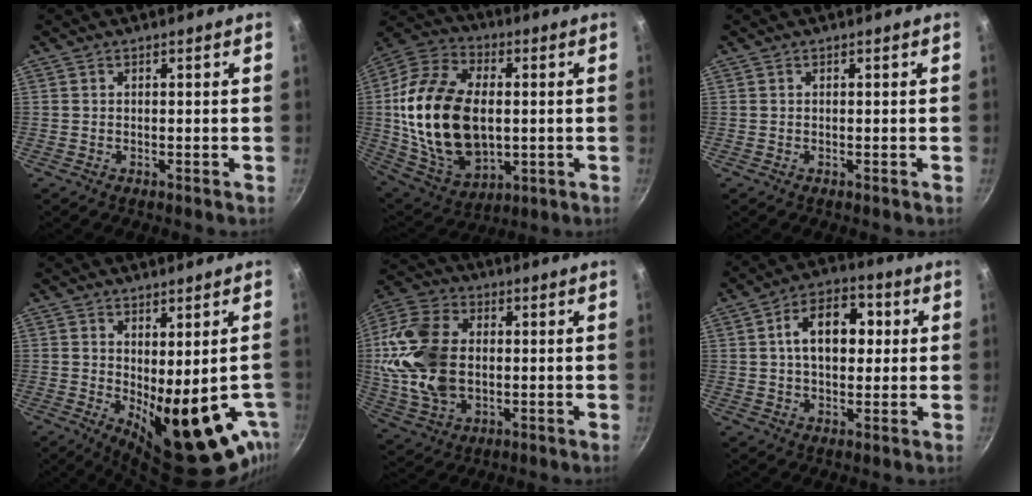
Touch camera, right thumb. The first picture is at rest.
{"total": 24.6, "force": [0.4, 15.5, 19.1], "torque": [-0.356, 0.006, 0.014]}
{"total": 0.0}
{"total": 16.8, "force": [-3.6, 6.9, 14.9], "torque": [-0.165, -0.030, -0.027]}
{"total": 18.1, "force": [0.5, 12.4, 13.1], "torque": [-0.247, 0.013, 0.010]}
{"total": 12.3, "force": [2.1, 7.9, 9.2], "torque": [-0.110, 0.018, 0.020]}